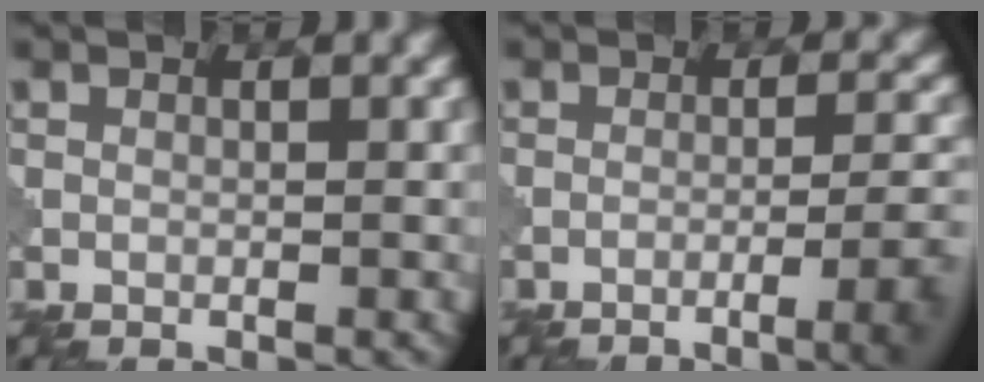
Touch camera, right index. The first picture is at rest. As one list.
[{"total": 5.5, "force": [-3.0, 1.2, 4.4], "torque": [-0.061, 0.005, -0.045]}]